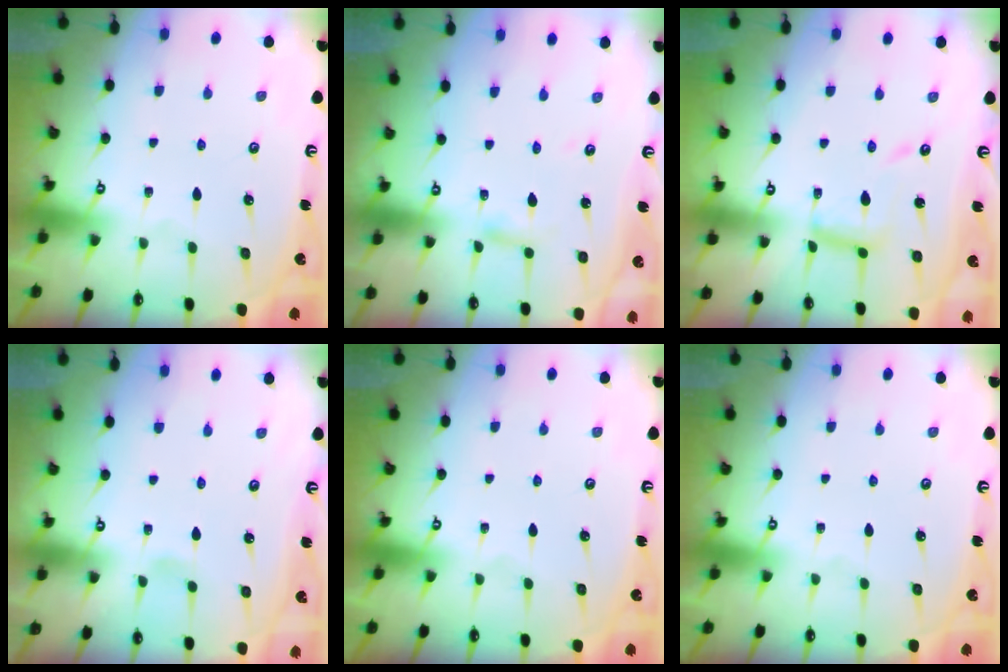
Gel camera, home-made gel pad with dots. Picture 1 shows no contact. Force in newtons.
{"total": 2.4, "press": 2.4, "slide": 0.2}
{"total": 11.8, "press": 11.7, "slide": 1.1}
{"total": 2.1, "press": 2.1, "slide": 0.2}
{"total": 0.0}
{"total": 0.0}